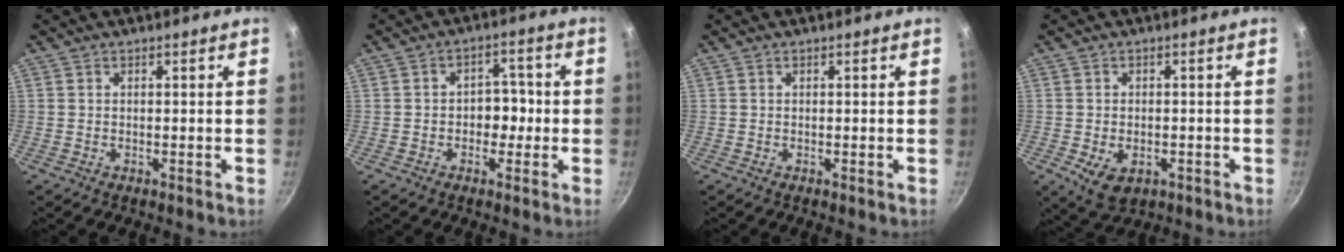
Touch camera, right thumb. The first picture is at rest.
{"total": 5.2, "force": [-0.9, 4.0, 3.1], "torque": [0.006, 0.018, -0.017]}
{"total": 0.0}
{"total": 6.0, "force": [-1.8, 4.1, 4.0], "torque": [-0.059, -0.002, -0.019]}